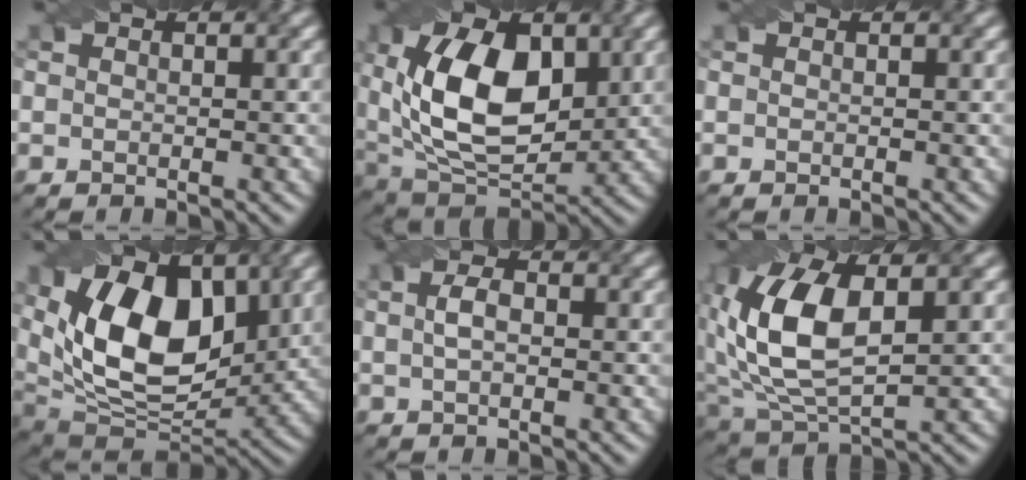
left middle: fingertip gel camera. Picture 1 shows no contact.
{"total": 11.5, "force": [2.1, 6.9, 8.9], "torque": [-0.174, 0.002, 0.035]}
{"total": 0.0}
{"total": 13.5, "force": [3.2, 8.2, 10.2], "torque": [-0.174, -0.003, 0.048]}
{"total": 1.8, "force": [0.1, 1.0, 1.6], "torque": [-0.033, 0.002, 0.001]}
{"total": 9.9, "force": [1.3, 5.5, 8.2], "torque": [-0.186, 0.001, 0.025]}